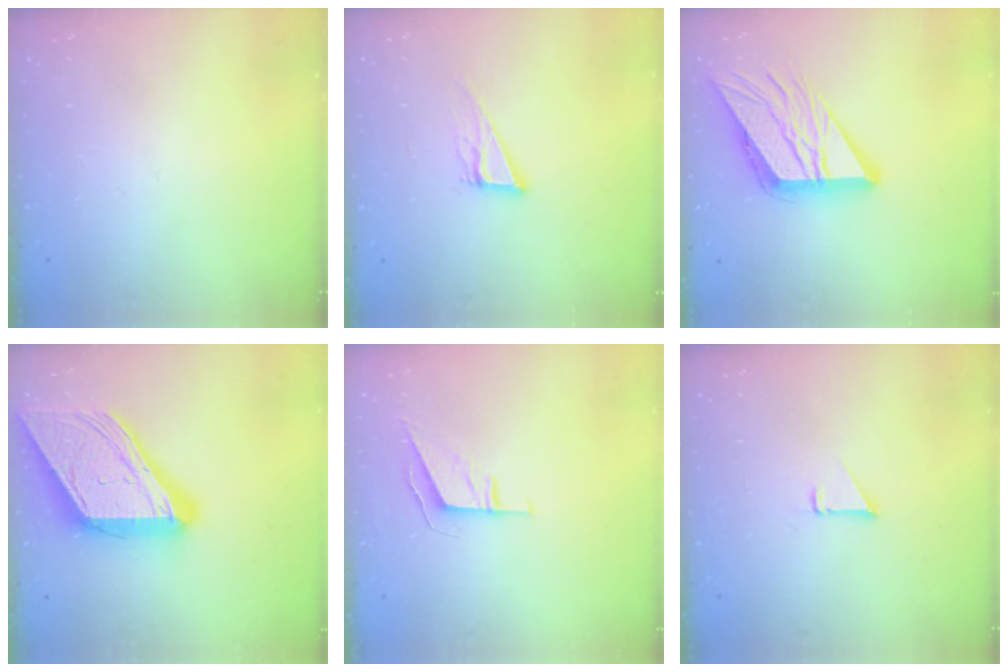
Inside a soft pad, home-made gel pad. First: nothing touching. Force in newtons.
{"total": 9.2, "press": 8.4, "slide": 3.5}
{"total": 18.8, "press": 18.6, "slide": 2.2}
{"total": 24.3, "press": 24.2, "slide": 2.6}
{"total": 5.9, "press": 5.7, "slide": 1.3}
{"total": 1.4, "press": 1.3, "slide": 0.1}